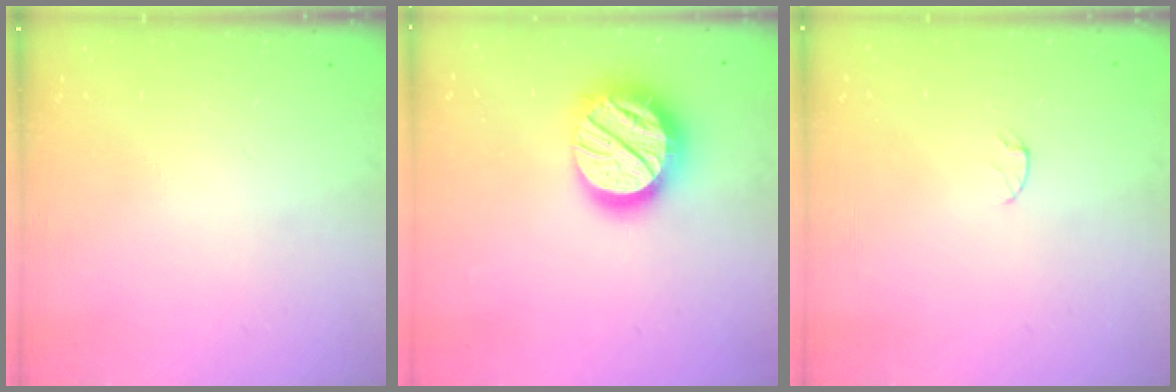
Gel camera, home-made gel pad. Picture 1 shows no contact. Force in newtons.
{"total": 22.2, "press": 22.1, "slide": 2.0}
{"total": 2.9, "press": 2.9, "slide": 0.3}